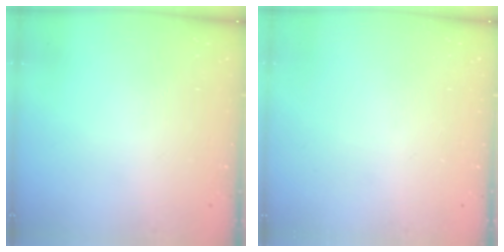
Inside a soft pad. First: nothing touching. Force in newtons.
{"total": 0.0}